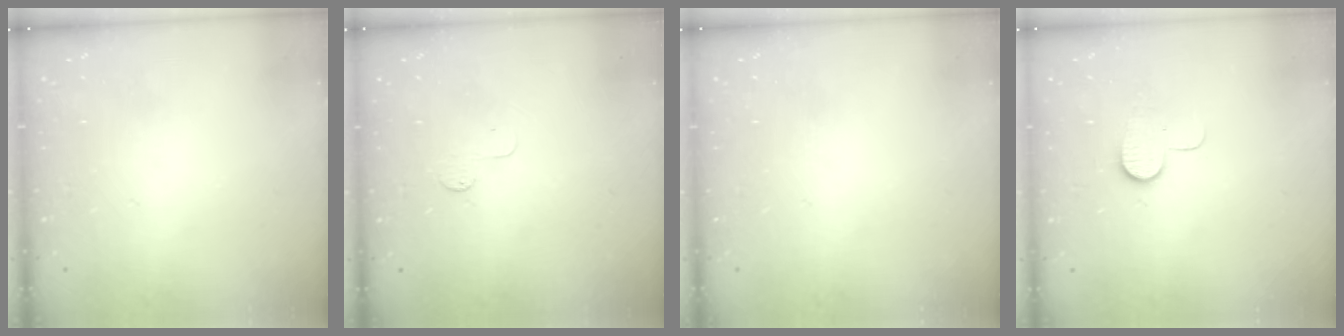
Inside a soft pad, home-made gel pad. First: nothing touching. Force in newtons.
{"total": 2.6, "press": 2.6, "slide": 0.3}
{"total": 0.0}
{"total": 7.0, "press": 7.0, "slide": 0.6}